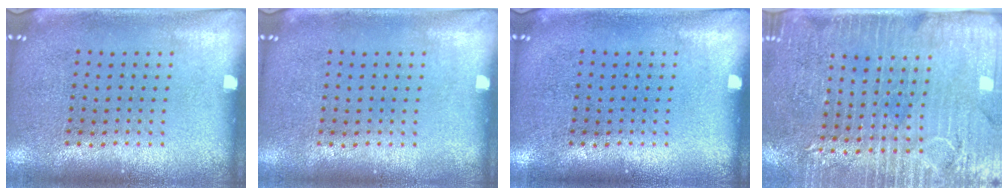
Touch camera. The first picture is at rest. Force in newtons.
{"total": 0.0}
{"total": 0.0}
{"total": 3.6, "press": 3.3, "slide": 1.6}